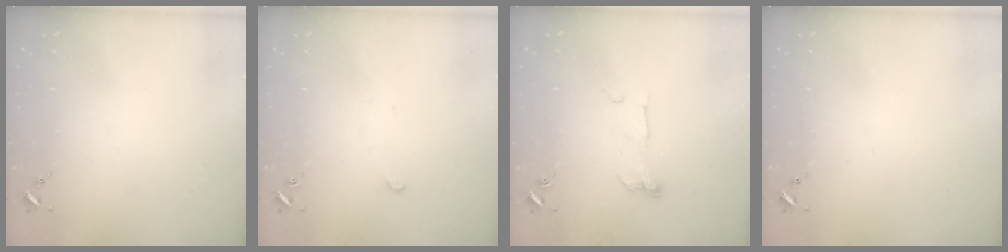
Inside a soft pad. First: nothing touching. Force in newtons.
{"total": 2.2, "press": 2.2, "slide": 0.2}
{"total": 7.0, "press": 7.0, "slide": 0.1}
{"total": 0.0}